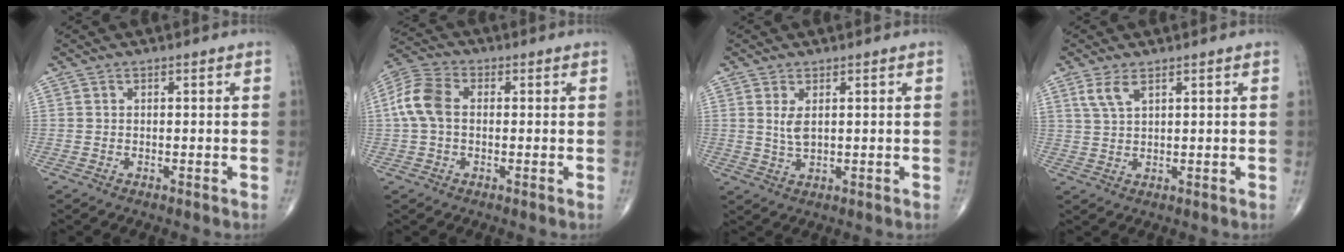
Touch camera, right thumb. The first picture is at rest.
{"total": 8.2, "force": [0.4, 5.5, 6.0], "torque": [-0.133, 0.025, 0.000]}
{"total": 3.1, "force": [0.9, 1.4, 2.6], "torque": [-0.051, -0.008, 0.023]}
{"total": 3.6, "force": [2.1, 1.4, 2.6], "torque": [-0.056, -0.002, 0.049]}